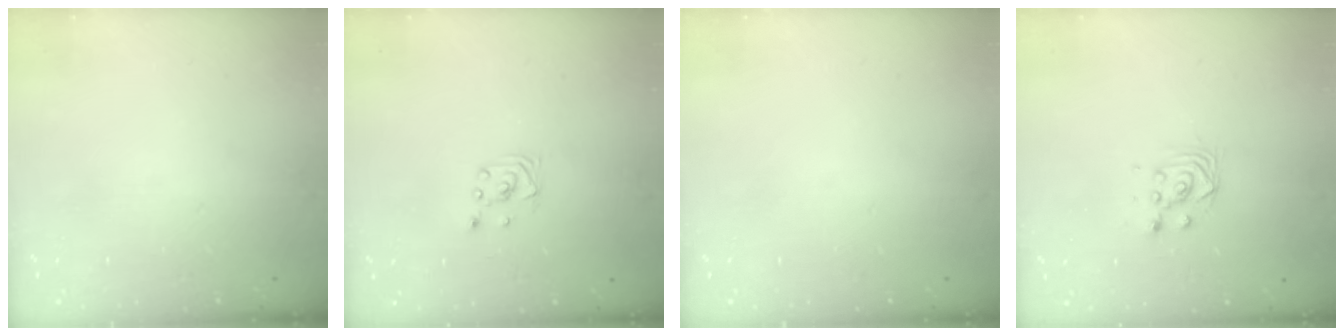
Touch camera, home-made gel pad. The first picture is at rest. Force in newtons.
{"total": 2.0, "press": 2.0, "slide": 0.1}
{"total": 0.0}
{"total": 3.0, "press": 3.0, "slide": 0.1}